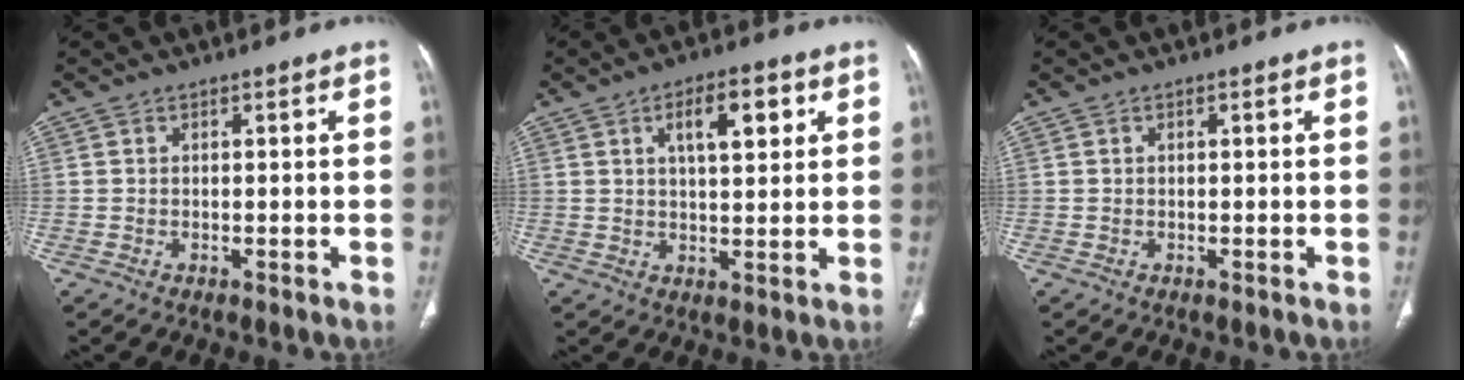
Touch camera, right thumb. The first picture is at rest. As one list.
[{"total": 8.3, "force": [3.2, 3.5, 6.9], "torque": [-0.085, -0.007, 0.048]}, {"total": 0.0}]